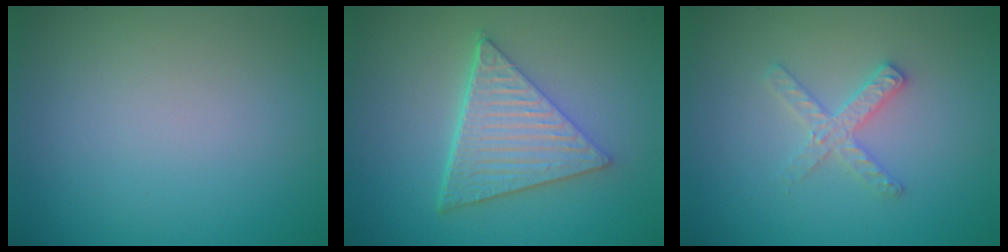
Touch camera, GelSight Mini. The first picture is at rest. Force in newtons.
{"total": 6.1, "press": 4.5, "slide": 4.1}
{"total": 2.2, "press": 2.2, "slide": 0.3}